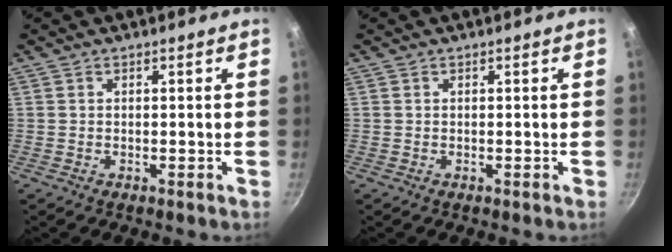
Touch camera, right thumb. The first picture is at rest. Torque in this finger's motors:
{"motor_torque": [-0.03, 0.03, 0.14, 0.18, 0.00]}